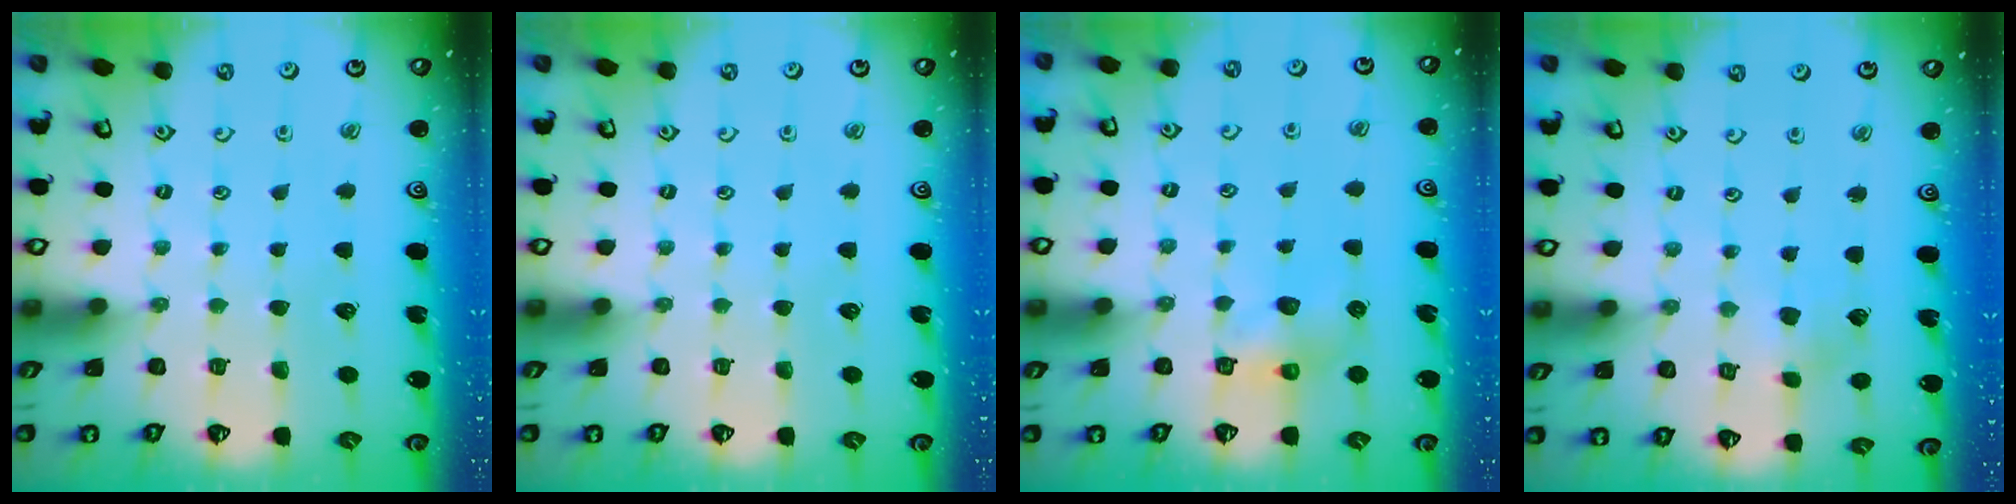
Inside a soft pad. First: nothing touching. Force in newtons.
{"total": 0.0}
{"total": 6.5, "press": 6.5, "slide": 0.2}
{"total": 2.8, "press": 2.7, "slide": 0.6}